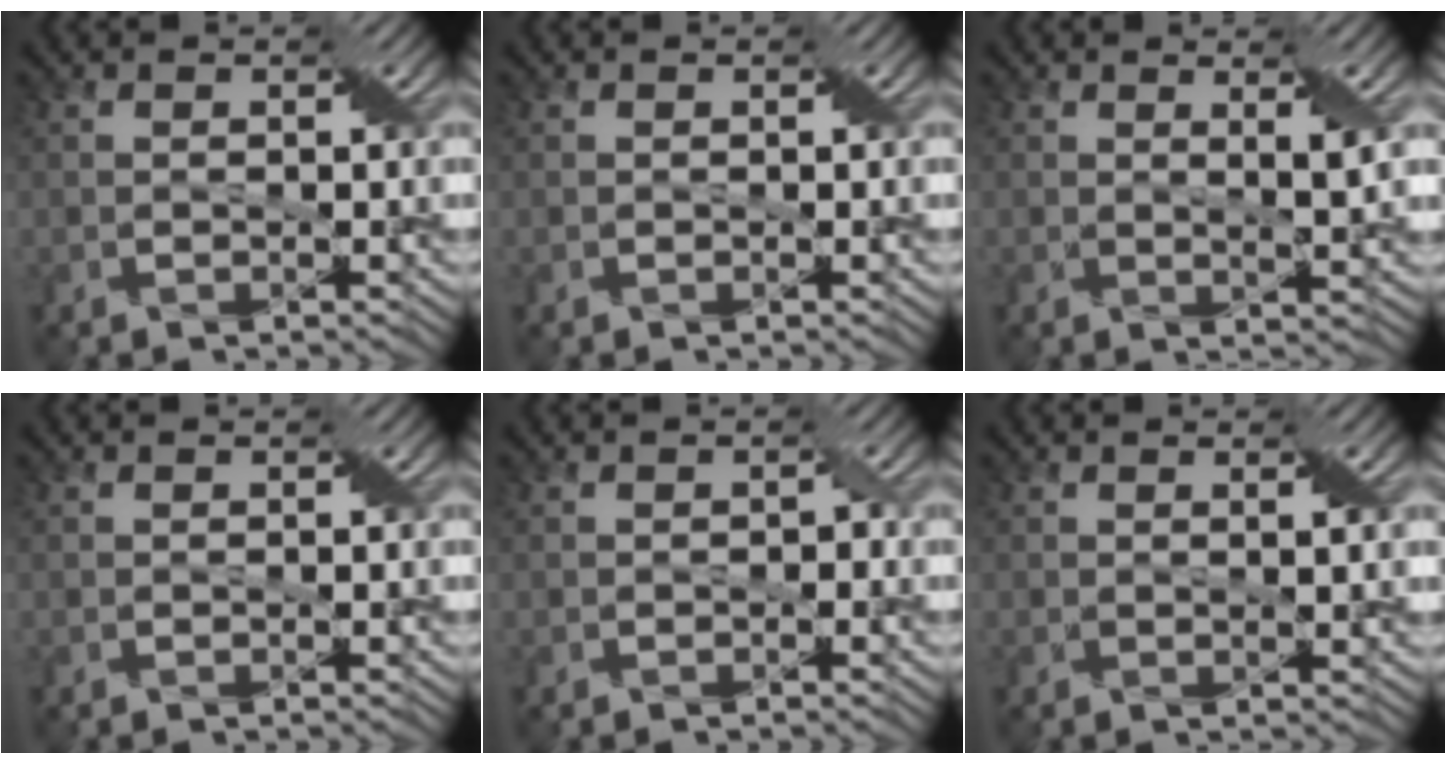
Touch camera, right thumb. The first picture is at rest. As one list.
[{"total": 0.0}, {"total": 2.7, "force": [1.2, 0.3, 2.4], "torque": [-0.048, -0.001, 0.022]}, {"total": 0.0}, {"total": 0.8, "force": [-0.2, 0.6, 0.5], "torque": [-0.008, 0.000, -0.005]}, {"total": 1.4, "force": [0.6, 0.1, 1.2], "torque": [-0.023, 0.004, 0.009]}]